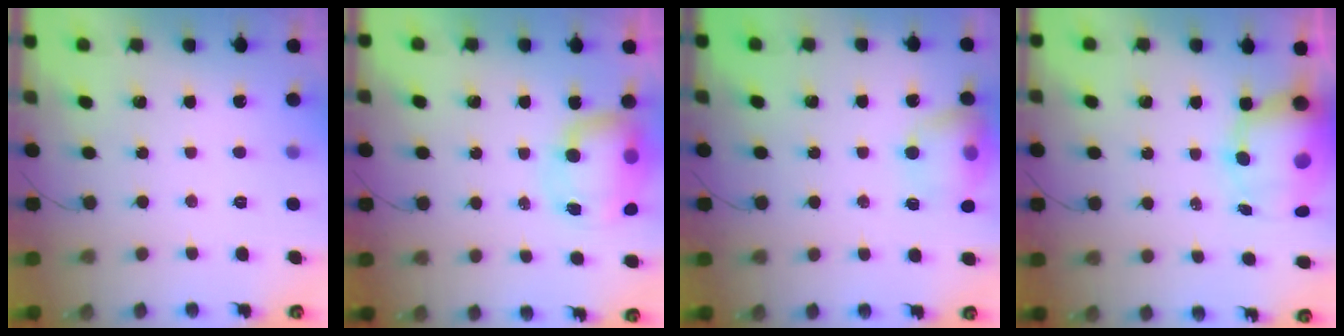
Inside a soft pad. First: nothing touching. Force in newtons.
{"total": 9.4, "press": 9.0, "slide": 2.5}
{"total": 13.1, "press": 13.0, "slide": 1.7}
{"total": 11.4, "press": 11.0, "slide": 3.0}